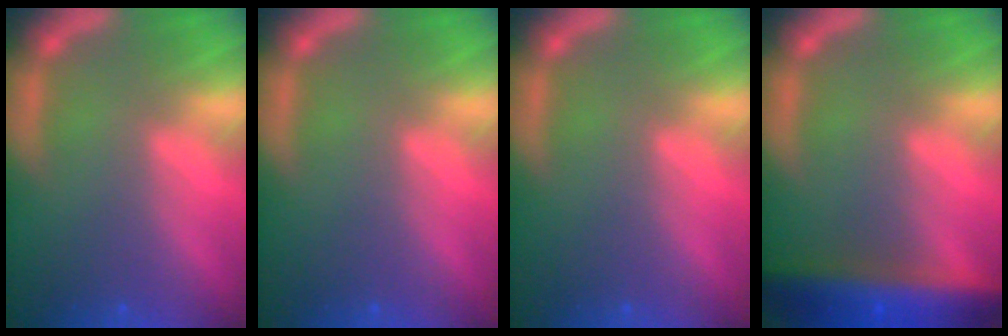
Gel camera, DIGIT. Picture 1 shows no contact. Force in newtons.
{"total": 0.0}
{"total": 0.0}
{"total": 8.6}